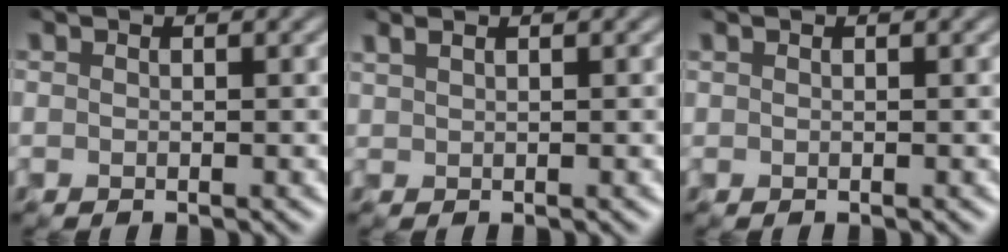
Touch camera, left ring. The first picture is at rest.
{"total": 0.9, "force": [0.7, 0.2, 0.5], "torque": [-0.013, 0.001, 0.017]}
{"total": 0.0}